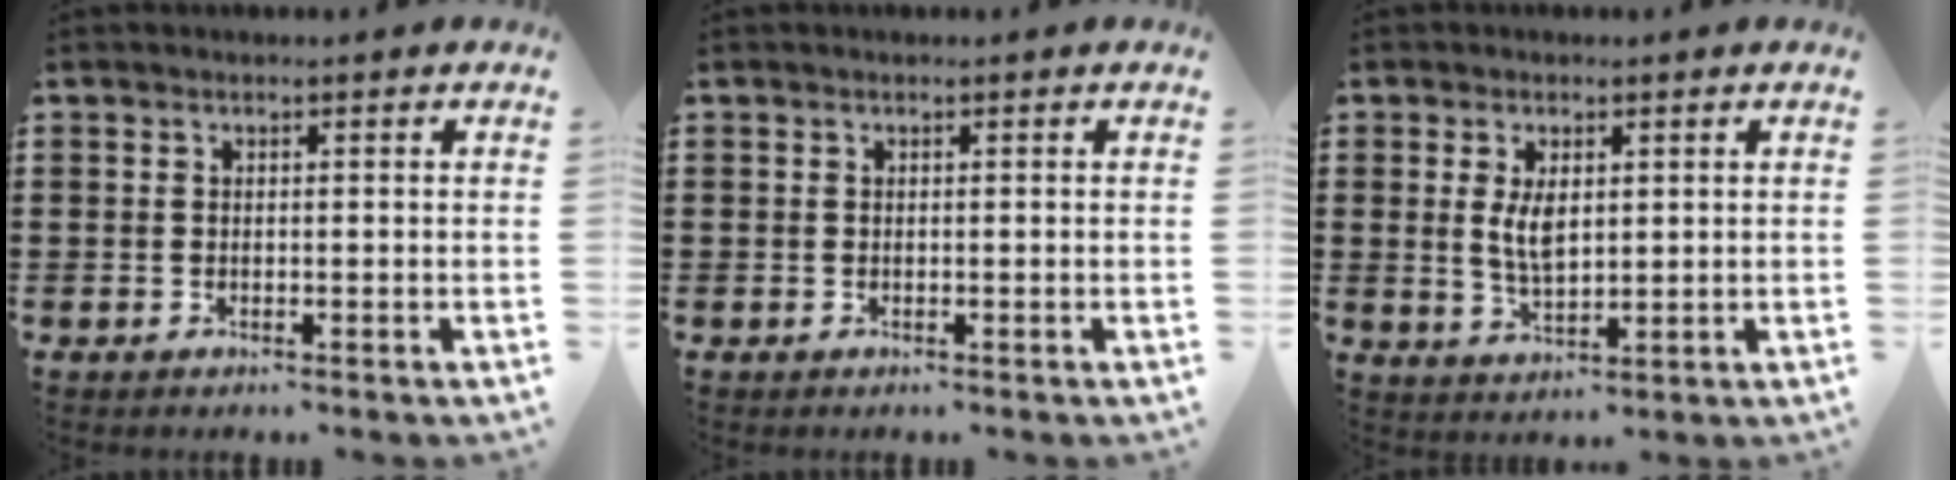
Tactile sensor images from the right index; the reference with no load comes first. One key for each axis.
{"total": 0.0}
{"total": 4.6, "fx": 1.0, "fy": 2.2, "fz": 4.0, "tx": -0.074, "ty": 0.002, "tz": 0.015}